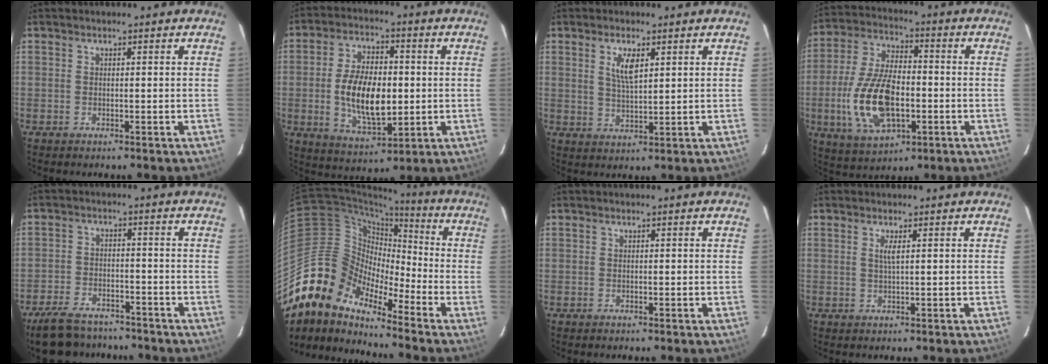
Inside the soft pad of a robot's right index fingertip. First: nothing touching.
{"total": 13.5, "force": [-1.0, 6.8, 11.7], "torque": [-0.223, 0.000, -0.010]}
{"total": 5.0, "force": [2.1, 1.8, 4.1], "torque": [-0.075, 0.000, 0.042]}
{"total": 16.9, "force": [-3.8, 8.4, 14.1], "torque": [-0.297, -0.002, -0.059]}
{"total": 13.4, "force": [-11.0, 5.6, 5.1], "torque": [-0.131, -0.001, -0.168]}
{"total": 15.3, "force": [-12.2, 6.7, 6.2], "torque": [-0.107, 0.008, -0.250]}
{"total": 0.0}
{"total": 1.5, "force": [0.5, -0.1, 1.4], "torque": [-0.028, -0.001, 0.009]}